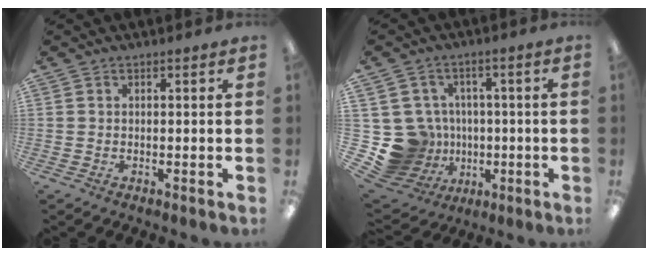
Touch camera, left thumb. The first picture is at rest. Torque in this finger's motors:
{"motor_torque": [-0.18, 0.30, 0.26, -0.32, 0.01]}